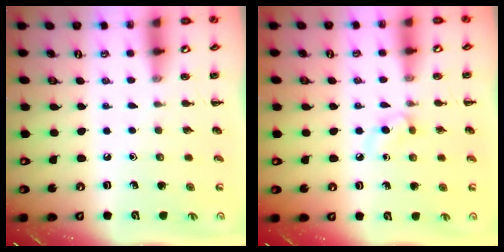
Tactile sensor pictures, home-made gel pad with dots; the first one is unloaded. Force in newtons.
{"total": 2.9, "press": 2.7, "slide": 1.2}